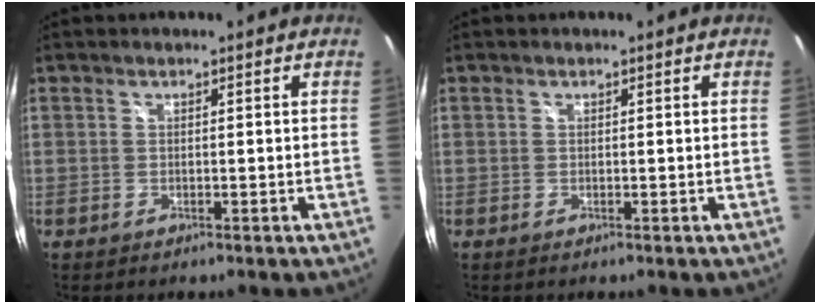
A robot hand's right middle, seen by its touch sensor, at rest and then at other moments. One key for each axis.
{"total": 0.0}